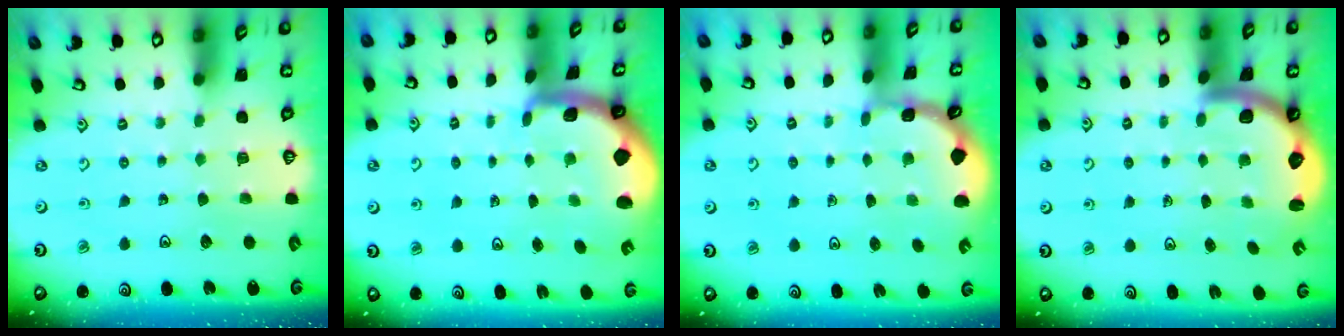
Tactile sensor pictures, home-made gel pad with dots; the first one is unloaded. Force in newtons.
{"total": 1.9, "press": 1.9, "slide": 0.6}
{"total": 1.6, "press": 1.6, "slide": 0.2}
{"total": 2.8, "press": 2.8, "slide": 0.5}